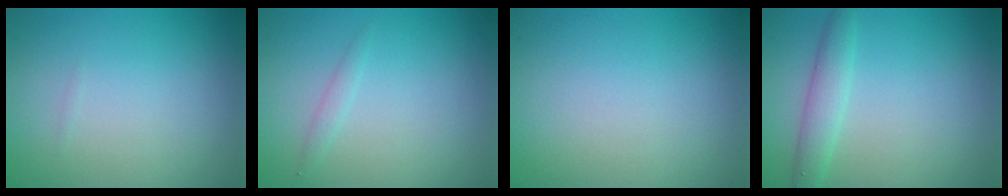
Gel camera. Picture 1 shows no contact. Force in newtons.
{"total": 0.8, "press": 0.8, "slide": 0.0}
{"total": 0.0}
{"total": 2.4, "press": 2.4, "slide": 0.1}